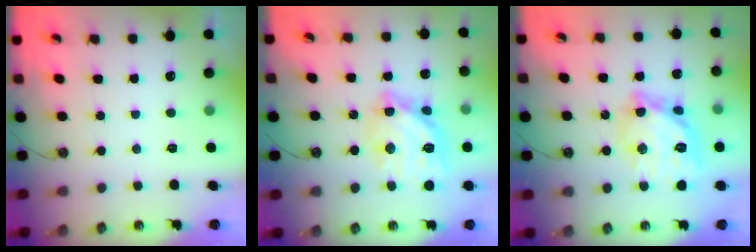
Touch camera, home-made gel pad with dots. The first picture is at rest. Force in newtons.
{"total": 15.8, "press": 15.8, "slide": 1.1}
{"total": 16.6, "press": 16.5, "slide": 1.6}